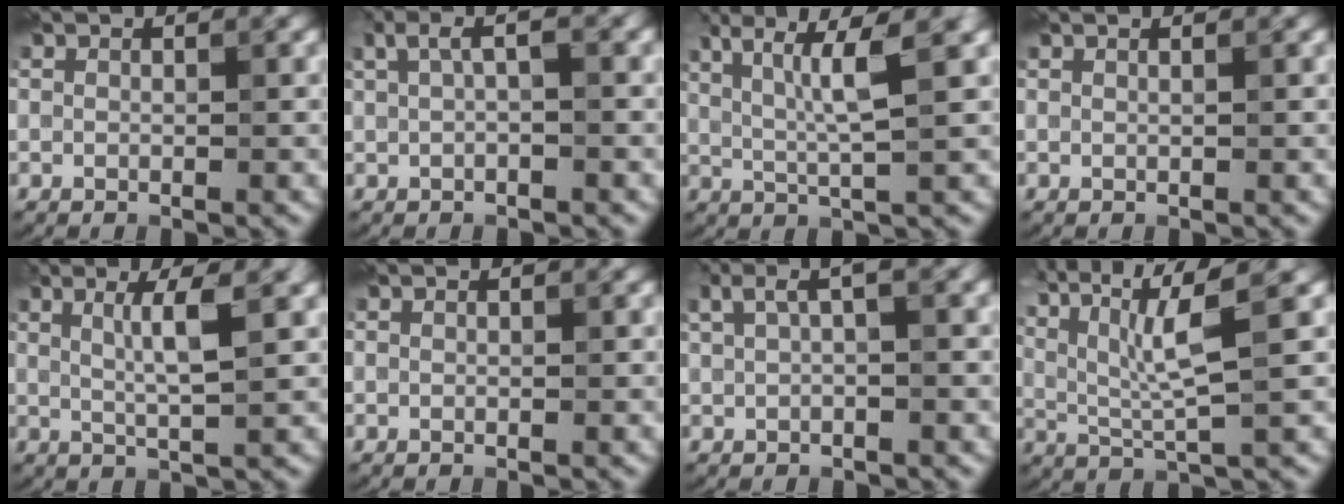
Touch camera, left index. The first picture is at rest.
{"total": 2.5, "force": [0.8, 0.6, 2.3], "torque": [-0.039, 0.009, 0.013]}
{"total": 6.5, "force": [2.5, 0.9, 5.9], "torque": [-0.103, 0.010, 0.049]}
{"total": 0.8, "force": [0.5, 0.3, 0.5], "torque": [-0.004, -0.002, -0.001]}
{"total": 4.0, "force": [1.2, 0.6, 3.7], "torque": [-0.058, 0.000, 0.022]}
{"total": 0.0}
{"total": 2.9, "force": [1.3, 0.7, 2.5], "torque": [-0.043, 0.009, 0.022]}
{"total": 7.5, "force": [3.1, 1.7, 6.6], "torque": [-0.129, 0.012, 0.060]}